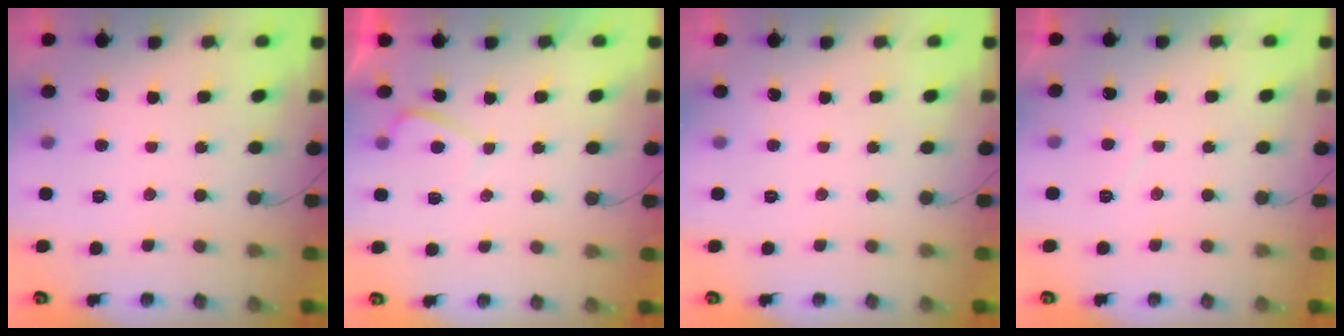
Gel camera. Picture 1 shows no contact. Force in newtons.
{"total": 1.0, "press": 0.8, "slide": 0.5}
{"total": 0.0}
{"total": 2.1, "press": 2.0, "slide": 0.7}